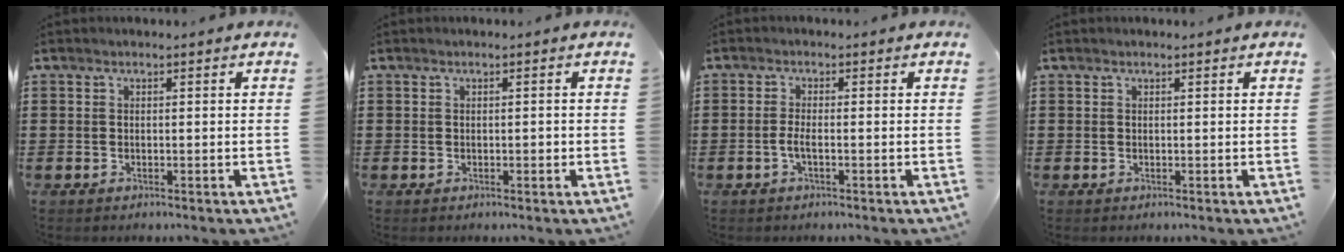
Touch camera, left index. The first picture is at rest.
{"total": 0.8, "force": [-0.1, 0.3, 0.8], "torque": [-0.013, 0.000, -0.001]}
{"total": 2.1, "force": [-0.8, 0.3, 1.9], "torque": [-0.043, -0.001, -0.017]}
{"total": 0.0}